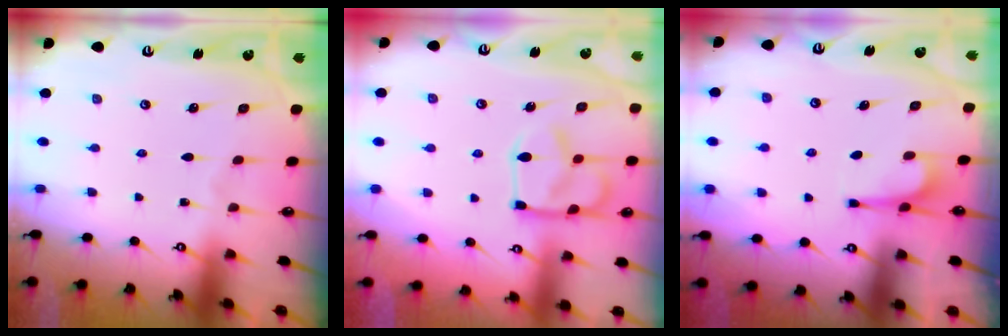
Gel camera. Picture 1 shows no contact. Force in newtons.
{"total": 14.4, "press": 14.3, "slide": 1.2}
{"total": 3.8, "press": 3.8, "slide": 0.3}